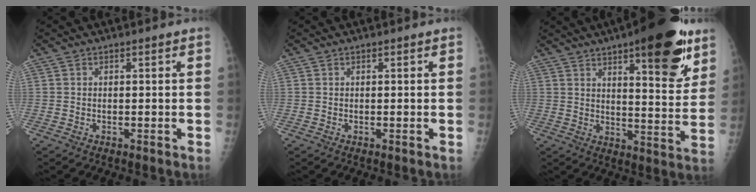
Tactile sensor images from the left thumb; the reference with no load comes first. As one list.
[{"total": 0.0}, {"total": 19.2, "force": [11.0, 5.9, 14.6], "torque": [-0.166, -0.053, 0.153]}]